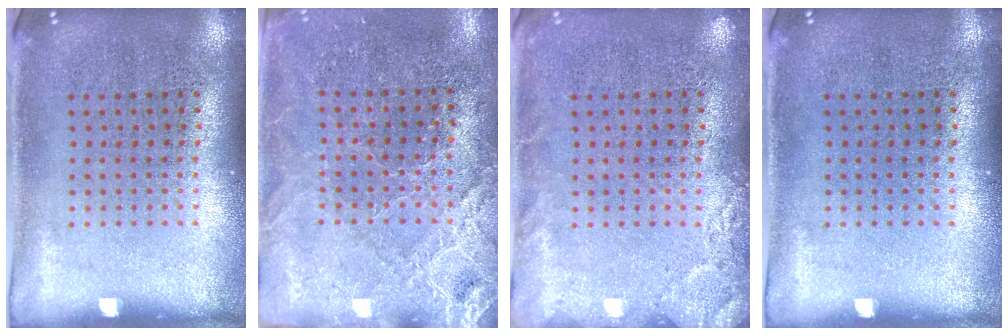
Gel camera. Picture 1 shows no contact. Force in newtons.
{"total": 2.8, "press": 2.8, "slide": 0.3}
{"total": 2.2, "press": 2.2, "slide": 0.3}
{"total": 0.0}